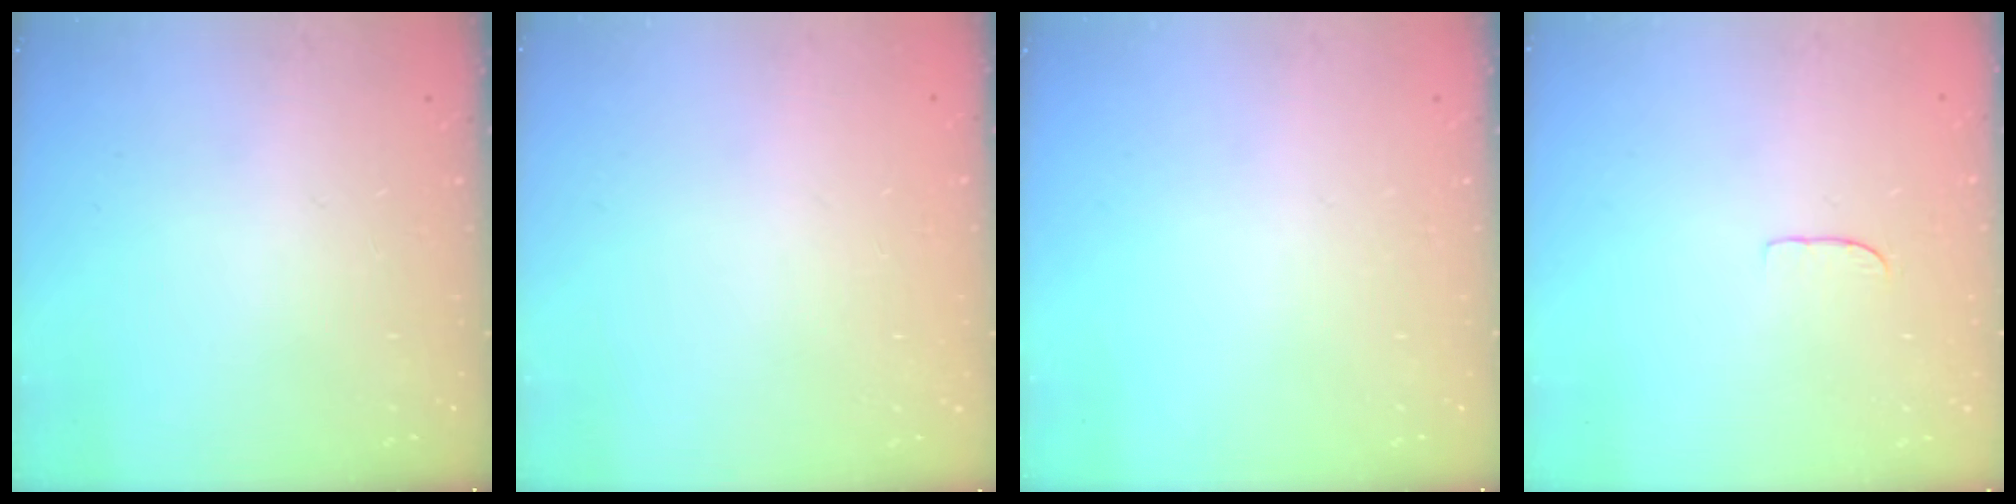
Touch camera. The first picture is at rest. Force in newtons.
{"total": 0.0}
{"total": 0.0}
{"total": 3.6, "press": 3.6, "slide": 0.2}